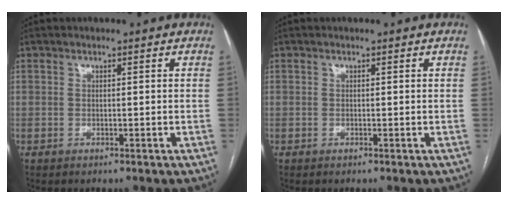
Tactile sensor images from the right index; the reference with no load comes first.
{"total": 0.0}